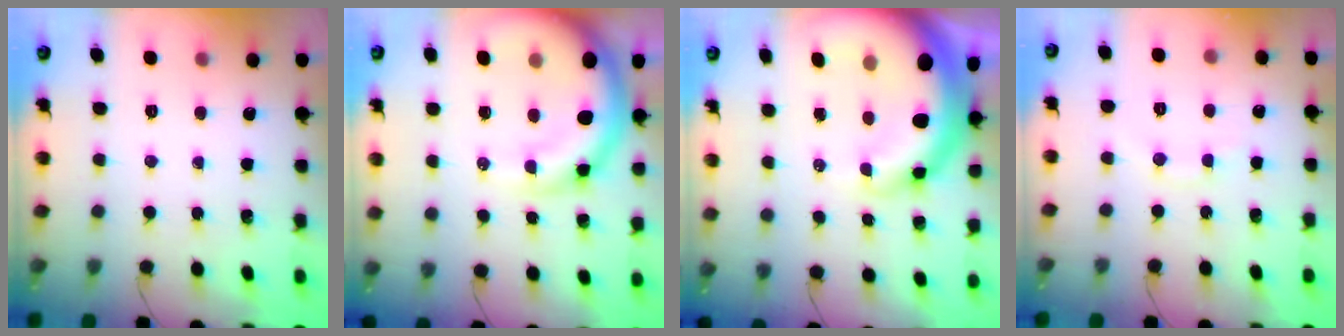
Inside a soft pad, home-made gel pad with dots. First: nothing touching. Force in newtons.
{"total": 12.6, "press": 12.1, "slide": 3.4}
{"total": 18.4, "press": 18.0, "slide": 4.0}
{"total": 7.4, "press": 7.2, "slide": 1.6}